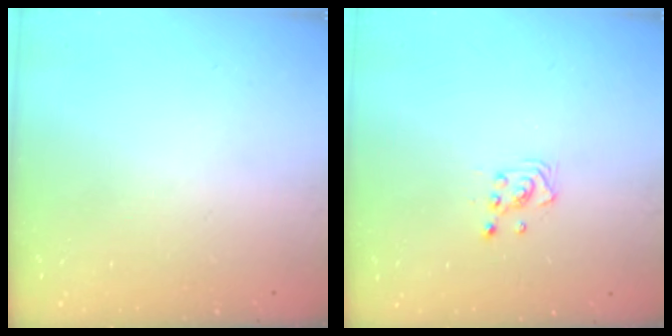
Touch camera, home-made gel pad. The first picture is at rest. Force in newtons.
{"total": 3.1, "press": 3.1, "slide": 0.3}